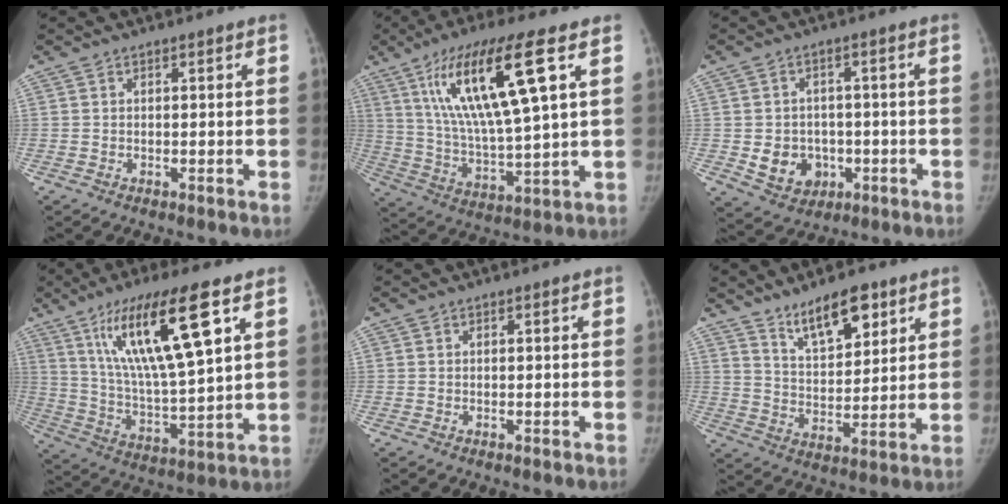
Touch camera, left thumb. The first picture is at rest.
{"total": 19.3, "force": [7.8, 3.4, 17.3], "torque": [-0.324, -0.024, 0.141]}
{"total": 8.0, "force": [-1.8, 6.9, 3.7], "torque": [-0.027, 0.009, -0.014]}
{"total": 19.5, "force": [9.0, 3.6, 16.8], "torque": [-0.296, -0.038, 0.165]}
{"total": 0.0}
{"total": 11.0, "force": [7.3, 4.4, 6.9], "torque": [-0.092, -0.046, 0.131]}